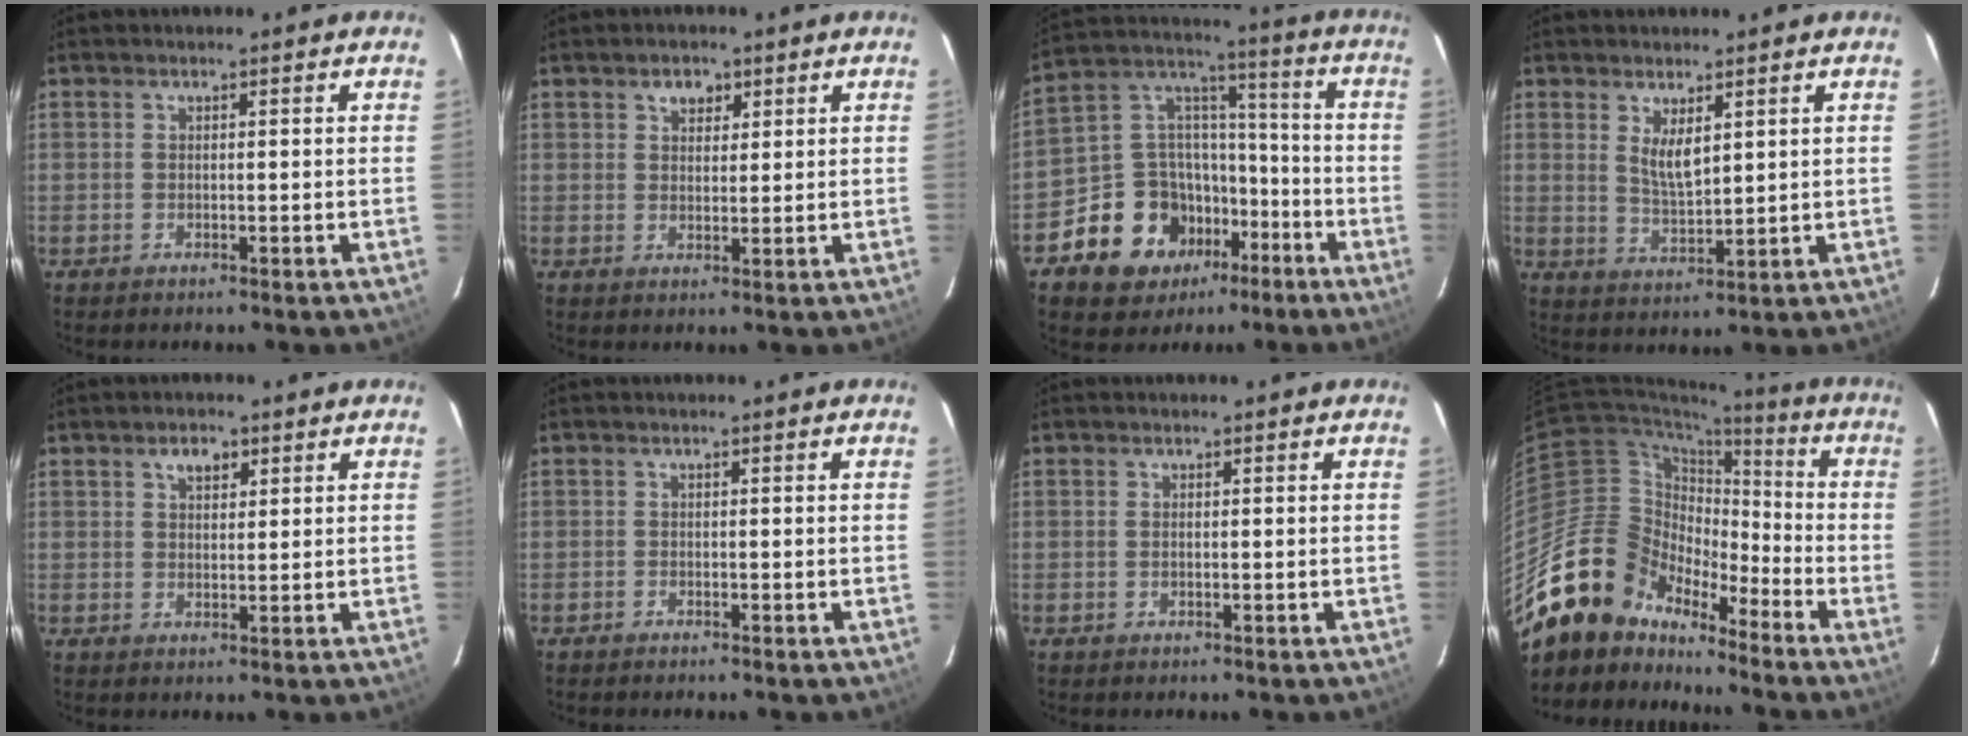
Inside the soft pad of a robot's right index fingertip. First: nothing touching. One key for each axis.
{"total": 3.4, "fx": 1.8, "fy": 2.3, "fz": 1.5, "tx": -0.015, "ty": 0.009, "tz": 0.032}
{"total": 16.5, "fx": -9.0, "fy": 12.8, "fz": 5.3, "tx": -0.125, "ty": 0.065, "tz": -0.131}
{"total": 5.0, "fx": 2.2, "fy": 2.0, "fz": 4.1, "tx": -0.072, "ty": -0.008, "tz": 0.045}
{"total": 3.3, "fx": 1.8, "fy": 1.9, "fz": 2.0, "tx": -0.029, "ty": 0.010, "tz": 0.032}
{"total": 0.7, "fx": -0.6, "fy": 0.4, "fz": 0.0, "tx": -0.001, "ty": 0.004, "tz": -0.011}
{"total": 0.7, "fx": 0.0, "fy": 0.5, "fz": 0.5, "tx": -0.010, "ty": 0.001, "tz": -0.001}
{"total": 16.5, "fx": -13.3, "fy": 9.2, "fz": 3.5, "tx": -0.071, "ty": 0.038, "tz": -0.237}